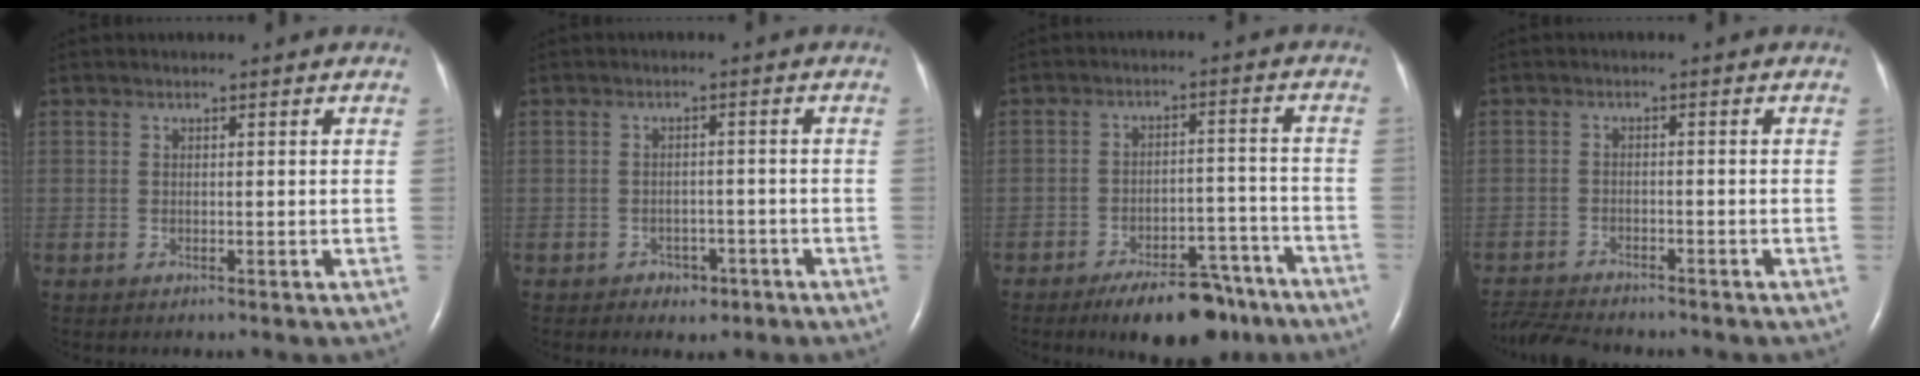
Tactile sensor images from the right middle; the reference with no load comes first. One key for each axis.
{"total": 2.8, "fx": -1.8, "fy": 1.9, "fz": 1.0, "tx": -0.013, "ty": 0.007, "tz": -0.017}
{"total": 11.5, "fx": -8.9, "fy": 4.1, "fz": 6.0, "tx": -0.074, "ty": 0.014, "tz": -0.135}
{"total": 7.0, "fx": -6.7, "fy": 0.9, "fz": 2.1, "tx": -0.040, "ty": -0.015, "tz": -0.111}